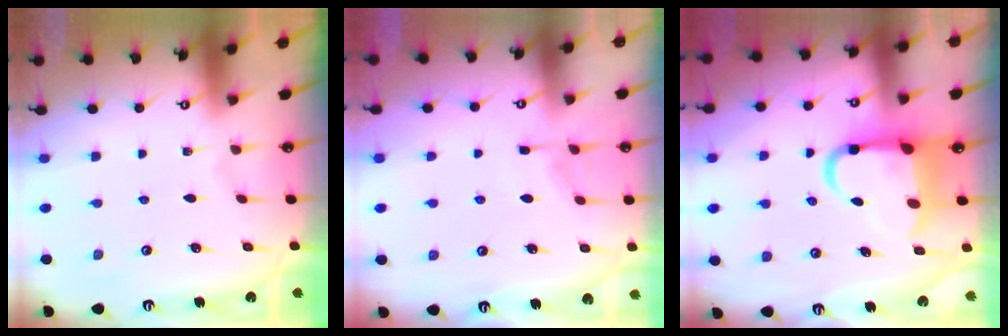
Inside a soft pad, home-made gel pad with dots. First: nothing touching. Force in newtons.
{"total": 4.4, "press": 4.4, "slide": 0.6}
{"total": 9.8, "press": 9.5, "slide": 2.2}